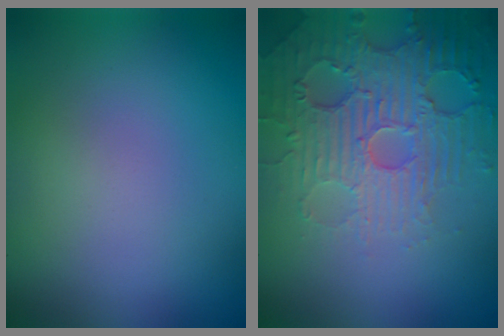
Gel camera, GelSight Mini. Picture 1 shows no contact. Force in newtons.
{"total": 4.9, "press": 4.4, "slide": 2.3}